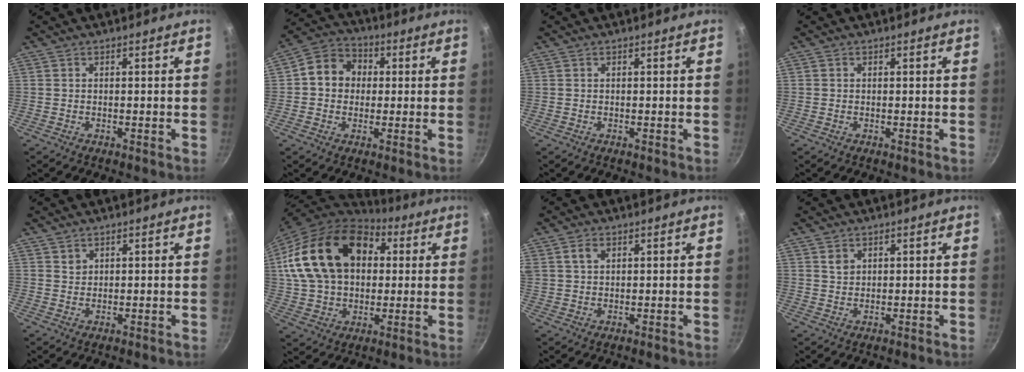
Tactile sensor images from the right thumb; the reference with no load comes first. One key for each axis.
{"total": 9.1, "fx": 0.9, "fy": 7.9, "fz": 4.3, "tx": -0.042, "ty": 0.017, "tz": -0.005}
{"total": 0.0}
{"total": 0.0}
{"total": 1.4, "fx": 0.9, "fy": 1.1, "fz": 0.3, "tx": 0.000, "ty": 0.000, "tz": 0.015}
{"total": 23.1, "fx": 5.7, "fy": 16.3, "fz": 15.3, "tx": -0.251, "ty": 0.020, "tz": 0.102}
{"total": 3.7, "fx": 1.7, "fy": 2.3, "fz": 2.4, "tx": -0.042, "ty": 0.004, "tz": 0.033}
{"total": 2.0, "fx": 0.9, "fy": 1.5, "fz": 0.9, "tx": -0.014, "ty": -0.002, "tz": 0.017}